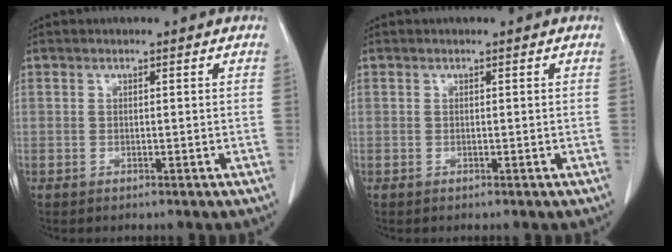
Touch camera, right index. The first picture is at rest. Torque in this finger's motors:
{"motor_torque": [0.00, 0.00, 0.00, 0.00]}